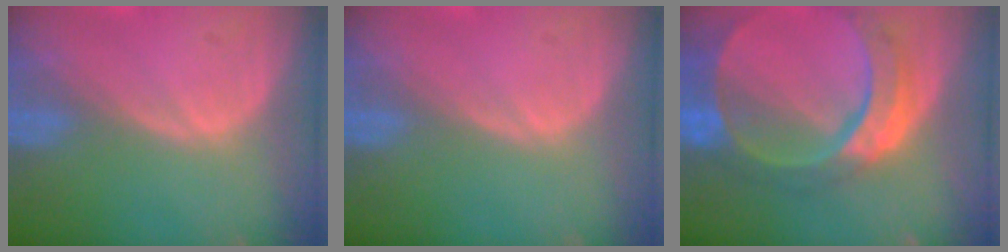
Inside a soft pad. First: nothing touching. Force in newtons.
{"total": 0.0}
{"total": 11.1, "press": 9.4, "slide": 6.0}